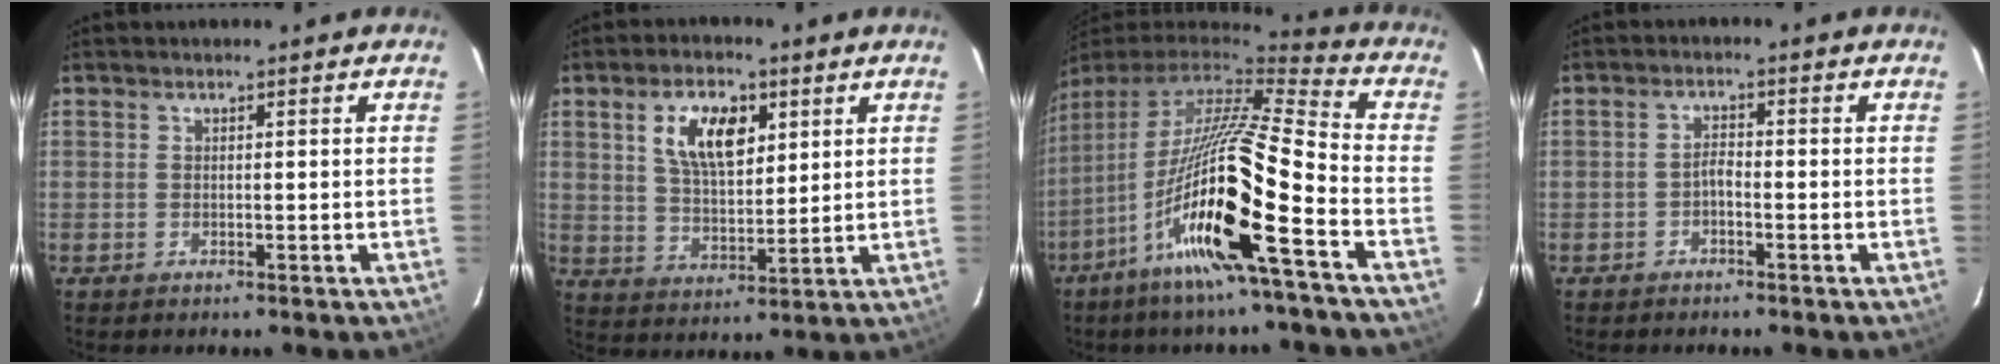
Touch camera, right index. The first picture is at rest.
{"total": 10.1, "force": [4.1, 5.1, 7.6], "torque": [-0.142, 0.013, 0.078]}
{"total": 18.0, "force": [-7.7, -0.5, 16.3], "torque": [-0.275, -0.036, -0.149]}
{"total": 1.6, "force": [-1.2, 0.4, 1.0], "torque": [-0.019, 0.006, -0.021]}